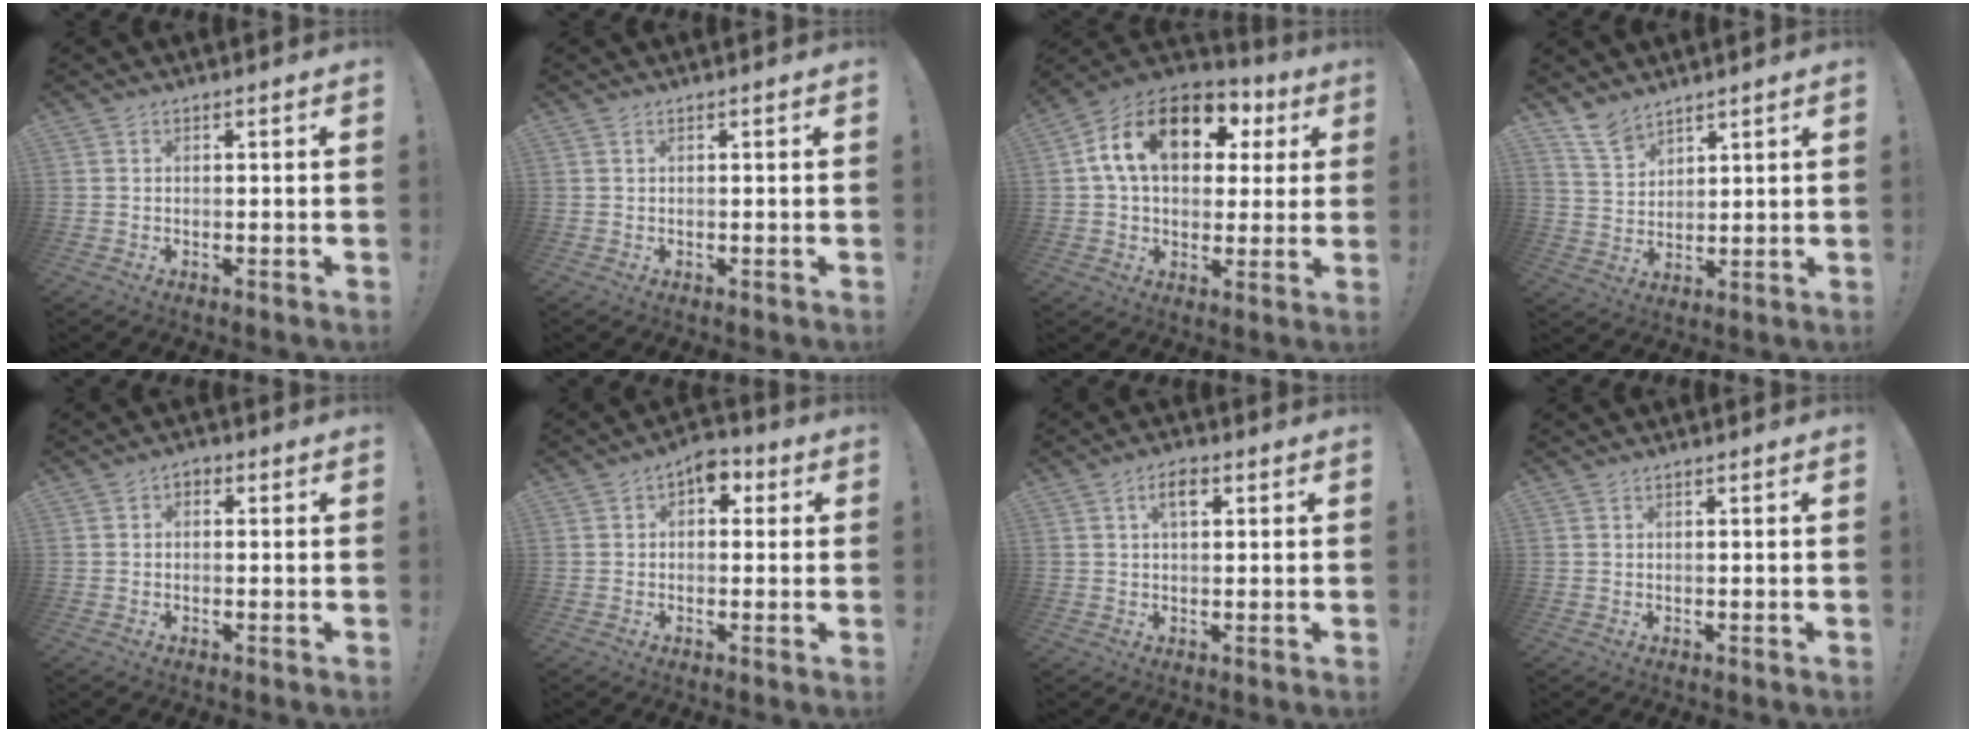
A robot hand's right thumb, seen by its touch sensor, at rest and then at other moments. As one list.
[{"total": 0.0}, {"total": 18.4, "force": [6.4, 11.7, 12.7], "torque": [-0.210, -0.002, 0.113]}, {"total": 8.0, "force": [6.7, 3.8, 2.1], "torque": [-0.046, -0.045, 0.132]}, {"total": 1.8, "force": [-0.7, 1.3, 1.1], "torque": [-0.016, 0.009, -0.012]}, {"total": 6.0, "force": [1.6, 4.2, 4.0], "torque": [-0.048, 0.000, 0.026]}, {"total": 4.6, "force": [1.8, 2.1, 3.7], "torque": [-0.055, 0.000, 0.025]}, {"total": 0.0}]